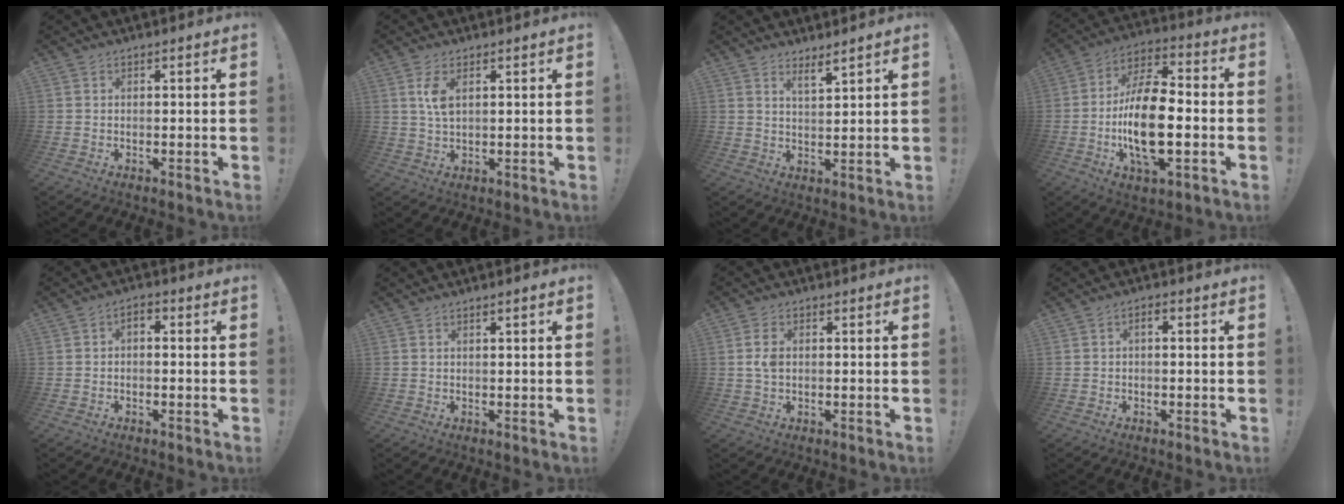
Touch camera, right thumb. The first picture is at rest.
{"total": 4.9, "force": [1.6, 2.2, 4.1], "torque": [-0.075, -0.005, 0.024]}
{"total": 4.2, "force": [3.7, 0.3, 2.1], "torque": [-0.031, -0.027, 0.061]}
{"total": 18.5, "force": [-3.6, 8.3, 16.1], "torque": [-0.319, 0.004, -0.064]}
{"total": 2.0, "force": [-1.0, 1.1, 1.3], "torque": [-0.026, 0.011, -0.017]}
{"total": 1.3, "force": [0.7, 0.0, 1.1], "torque": [-0.014, -0.002, 0.009]}
{"total": 3.8, "force": [0.3, 2.3, 3.0], "torque": [-0.057, 0.003, 0.003]}
{"total": 1.5, "force": [-0.4, 0.5, 1.4], "torque": [-0.030, 0.009, -0.008]}